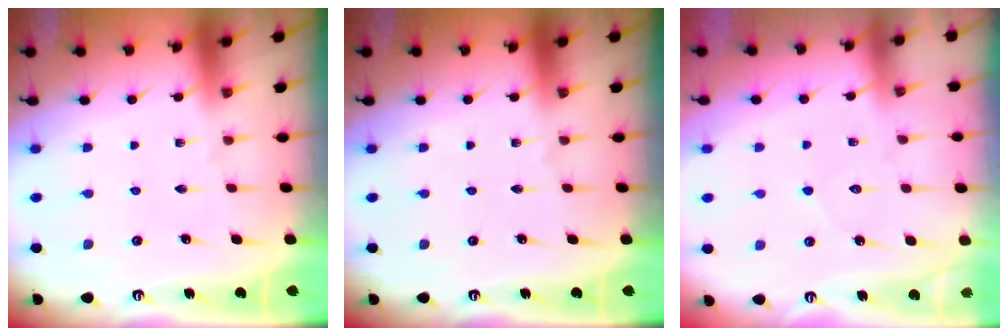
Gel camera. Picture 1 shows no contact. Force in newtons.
{"total": 0.0}
{"total": 4.5, "press": 4.5, "slide": 0.4}